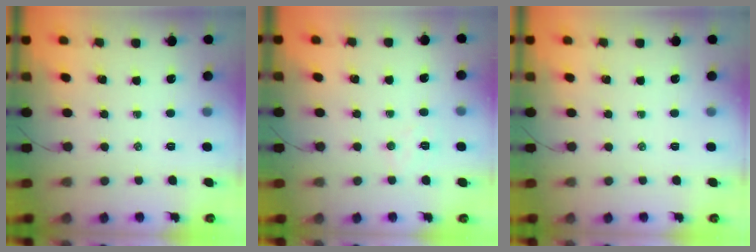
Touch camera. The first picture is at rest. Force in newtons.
{"total": 3.6, "press": 3.5, "slide": 0.8}
{"total": 0.0}